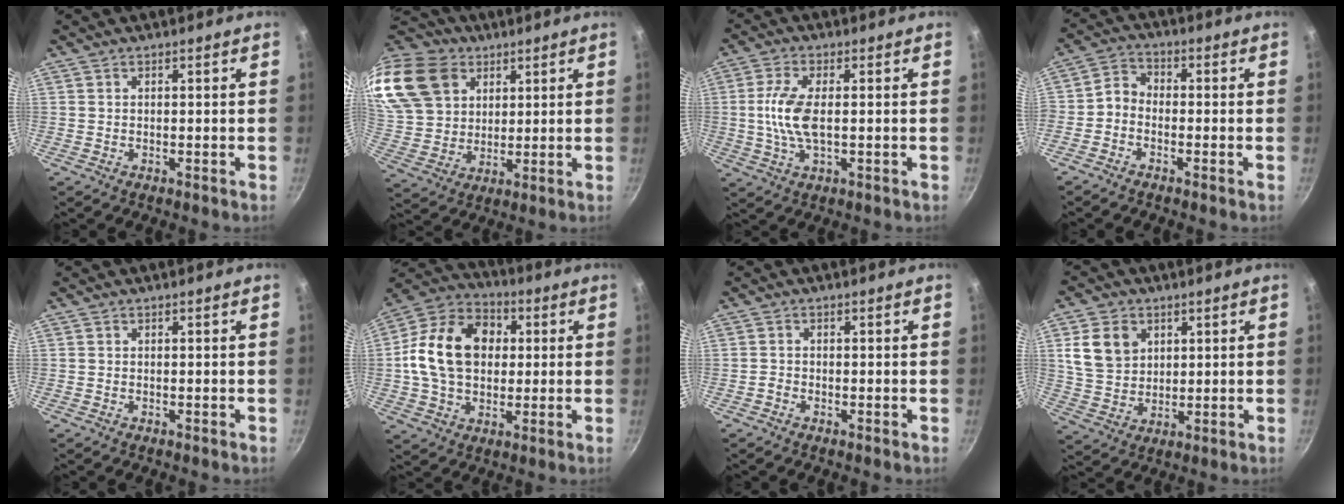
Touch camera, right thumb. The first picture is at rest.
{"total": 21.7, "force": [11.0, 15.7, 10.0], "torque": [-0.210, -0.006, 0.220]}
{"total": 8.0, "force": [0.1, 3.1, 7.4], "torque": [-0.162, 0.001, -0.001]}
{"total": 3.7, "force": [-1.7, 2.4, 2.3], "torque": [-0.049, 0.031, -0.047]}
{"total": 0.0}
{"total": 17.8, "force": [1.8, 13.2, 11.8], "torque": [-0.181, 0.026, 0.016]}
{"total": 0.8, "force": [-0.7, 0.4, 0.2], "torque": [-0.010, 0.005, -0.020]}
{"total": 9.3, "force": [3.1, 7.3, 4.9], "torque": [-0.072, -0.008, 0.063]}